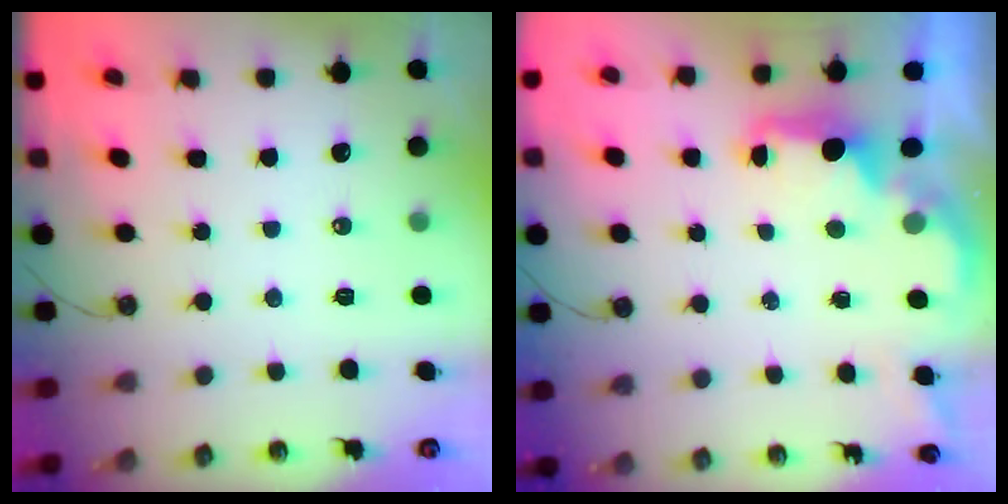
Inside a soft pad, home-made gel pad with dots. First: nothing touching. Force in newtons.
{"total": 2.2, "press": 2.1, "slide": 0.8}